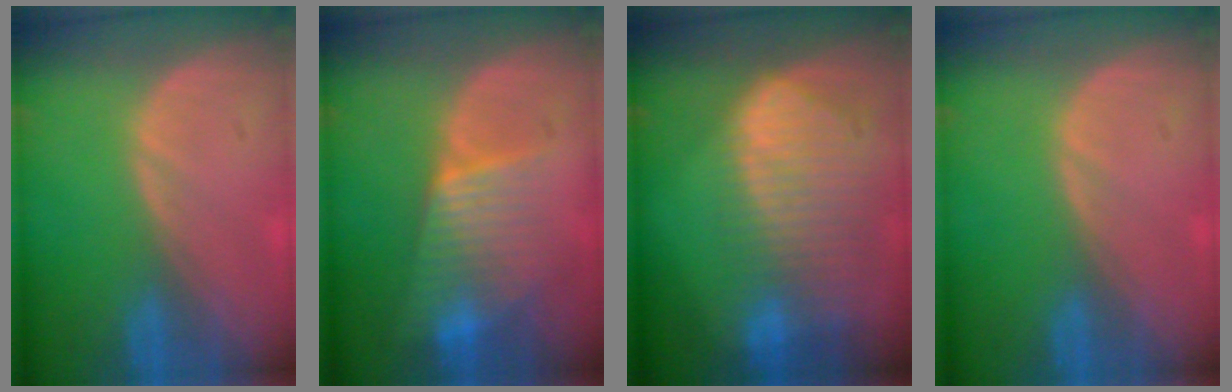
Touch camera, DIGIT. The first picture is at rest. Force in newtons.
{"total": 6.9, "press": 6.7, "slide": 1.7}
{"total": 10.6, "press": 9.1, "slide": 5.4}
{"total": 0.0}